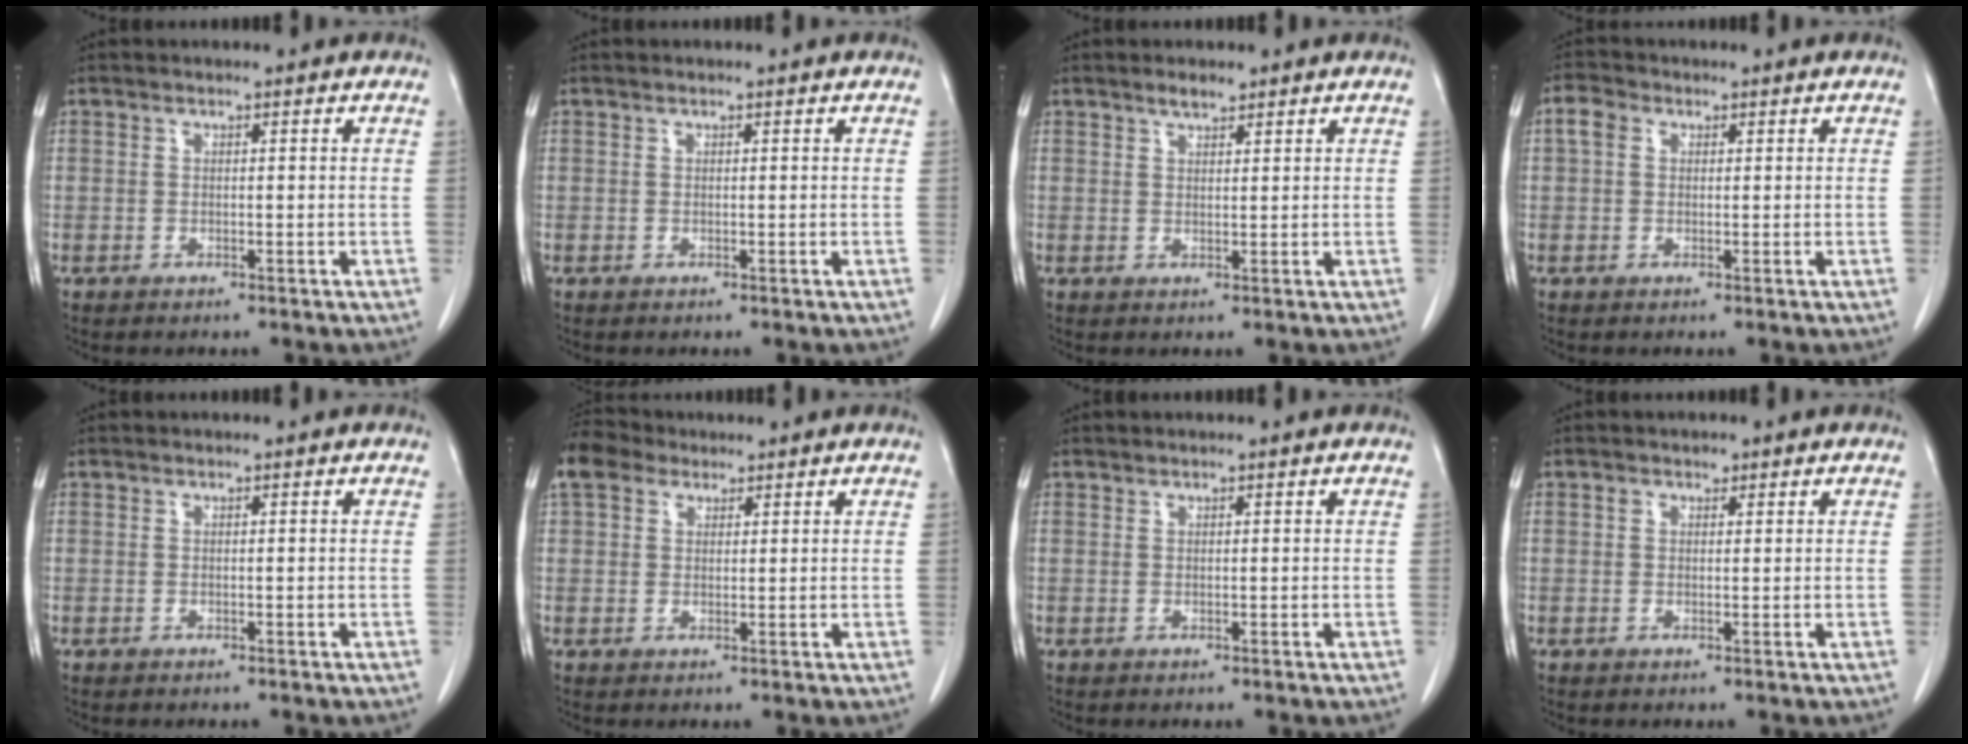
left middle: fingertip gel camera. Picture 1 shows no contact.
{"total": 0.0}
{"total": 1.8, "force": [1.5, 0.5, 0.9], "torque": [-0.019, 0.000, 0.026]}
{"total": 2.3, "force": [0.6, 1.8, 1.3], "torque": [-0.030, 0.016, 0.012]}
{"total": 0.0}
{"total": 4.6, "force": [3.4, 2.7, 1.3], "torque": [-0.036, 0.025, 0.069]}
{"total": 0.0}
{"total": 1.1, "force": [0.6, 0.8, 0.4], "torque": [-0.006, 0.003, 0.009]}